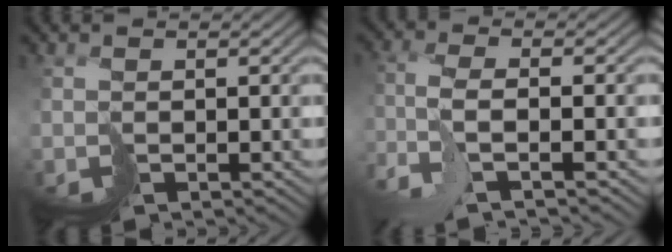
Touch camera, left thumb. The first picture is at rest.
{"total": 5.1, "force": [-2.8, 0.5, 4.3], "torque": [-0.085, -0.001, -0.068]}